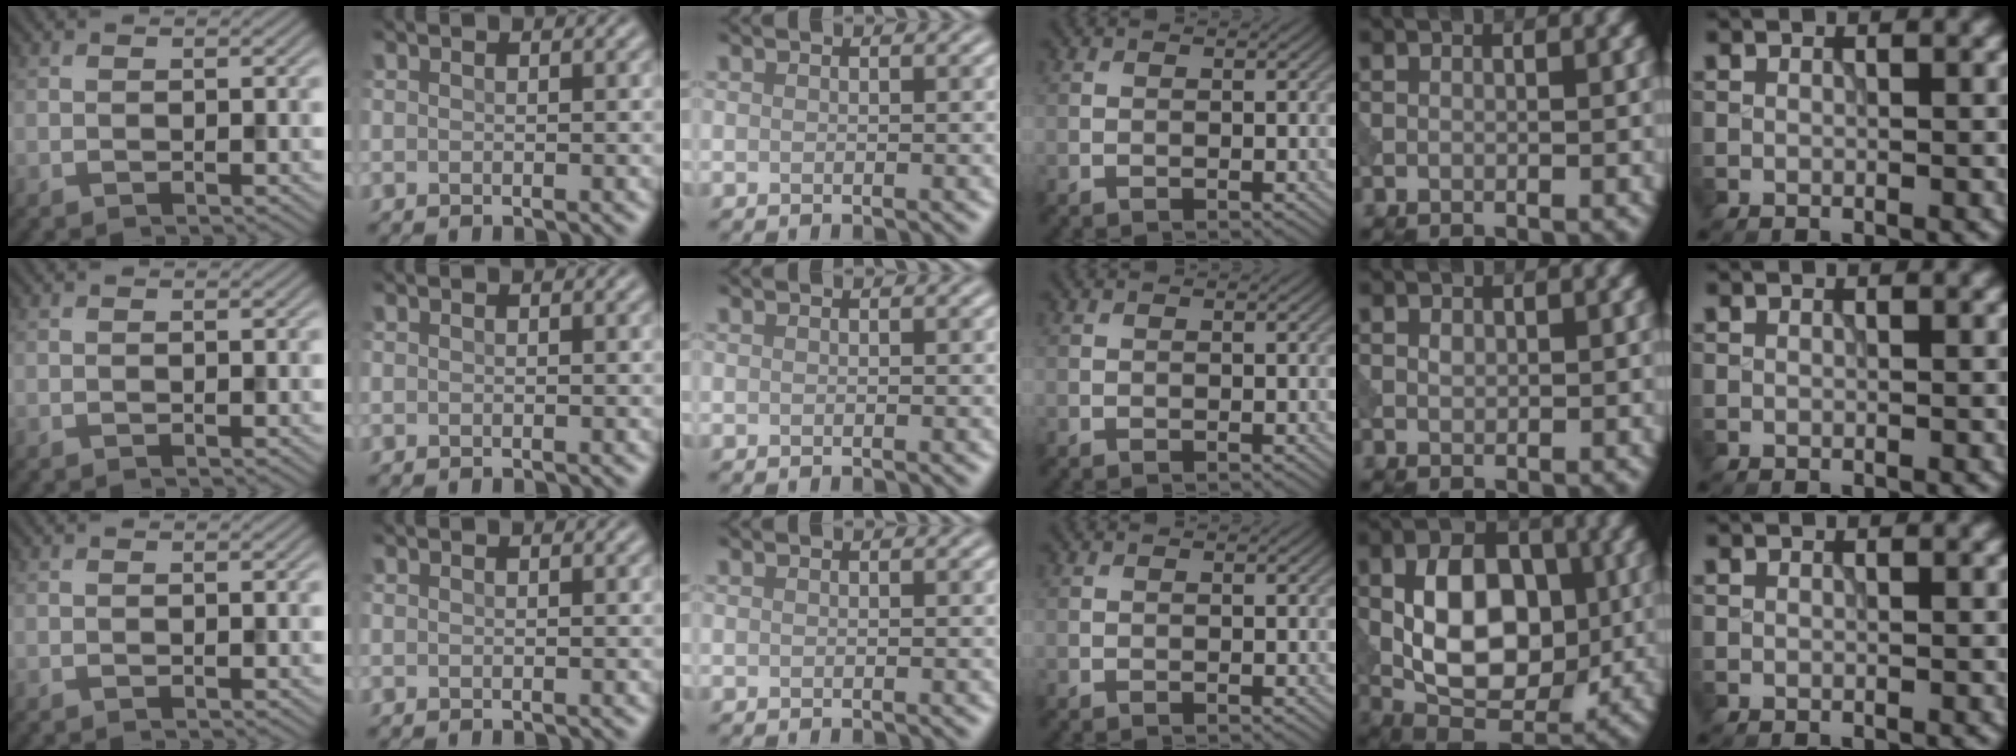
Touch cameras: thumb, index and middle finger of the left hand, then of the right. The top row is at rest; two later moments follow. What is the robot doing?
{"motion": "press", "object": "tv remote"}